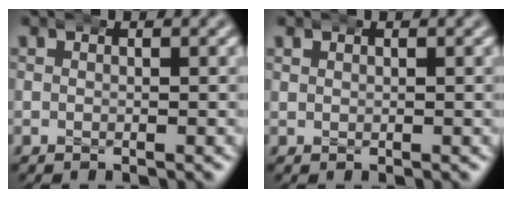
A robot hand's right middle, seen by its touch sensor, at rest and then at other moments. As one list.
[{"total": 0.6, "force": [0.5, 0.0, -0.1], "torque": [0.006, 0.001, 0.011]}]